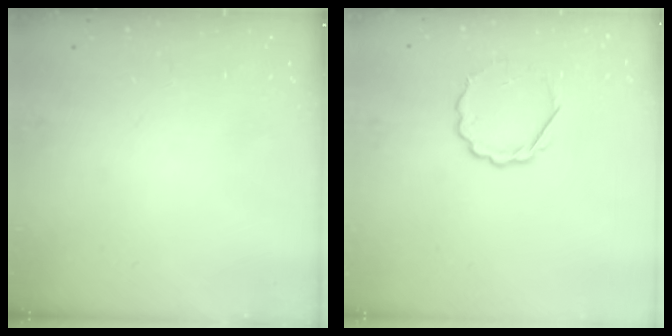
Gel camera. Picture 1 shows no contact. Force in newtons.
{"total": 4.9, "press": 4.7, "slide": 1.2}